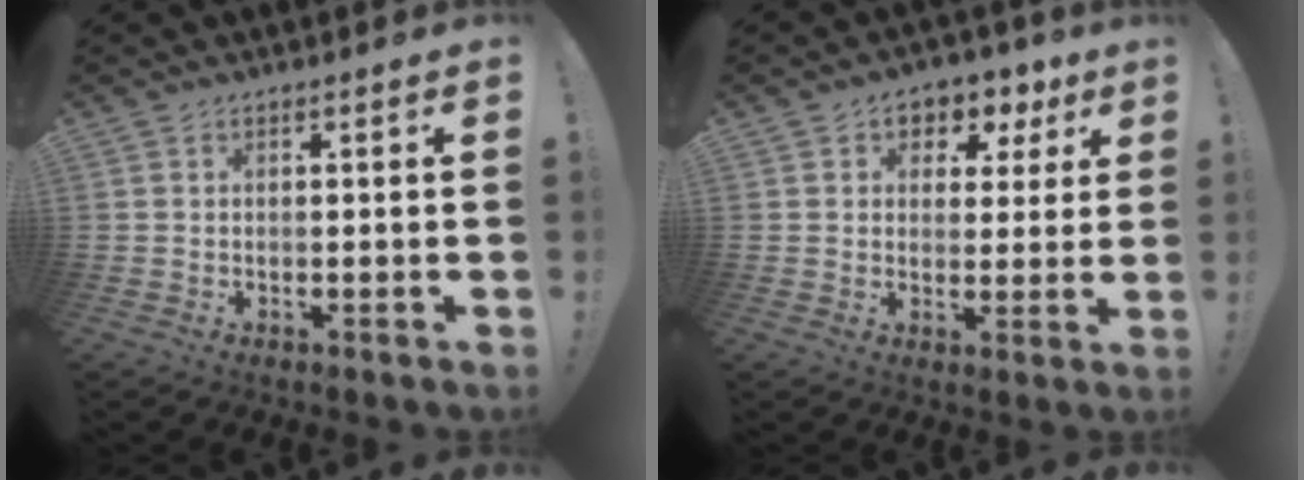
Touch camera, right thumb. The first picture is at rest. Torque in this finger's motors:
{"motor_torque": [0.33, 1.54, 0.24, -0.15, 0.00]}